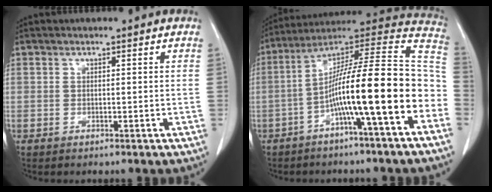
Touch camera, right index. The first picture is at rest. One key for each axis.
{"total": 19.2, "fx": -5.8, "fy": 0.5, "fz": 18.3, "tx": -0.268, "ty": 0.029, "tz": -0.098}